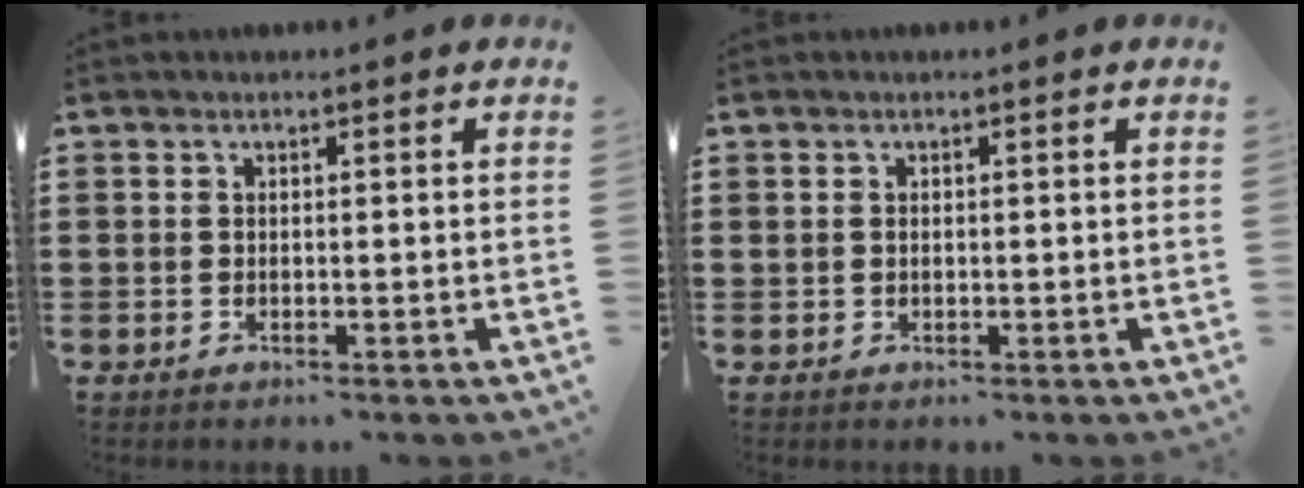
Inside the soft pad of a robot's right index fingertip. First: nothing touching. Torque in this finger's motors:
{"motor_torque": [-0.59, 1.19, -0.01, -0.01]}